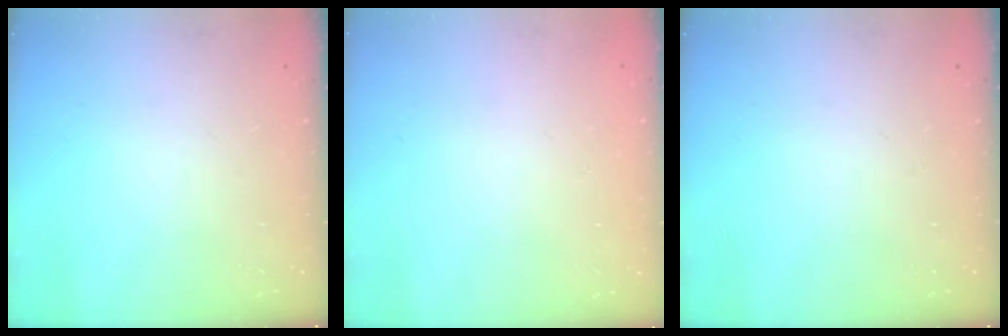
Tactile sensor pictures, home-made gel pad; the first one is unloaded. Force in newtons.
{"total": 1.9, "press": 1.9, "slide": 0.2}
{"total": 0.0}